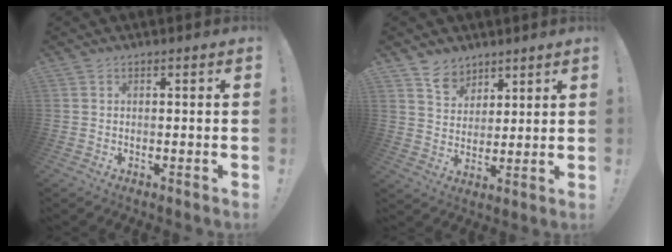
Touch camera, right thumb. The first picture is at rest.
{"total": 7.4, "force": [5.7, 4.6, 0.9], "torque": [-0.019, -0.042, 0.109]}